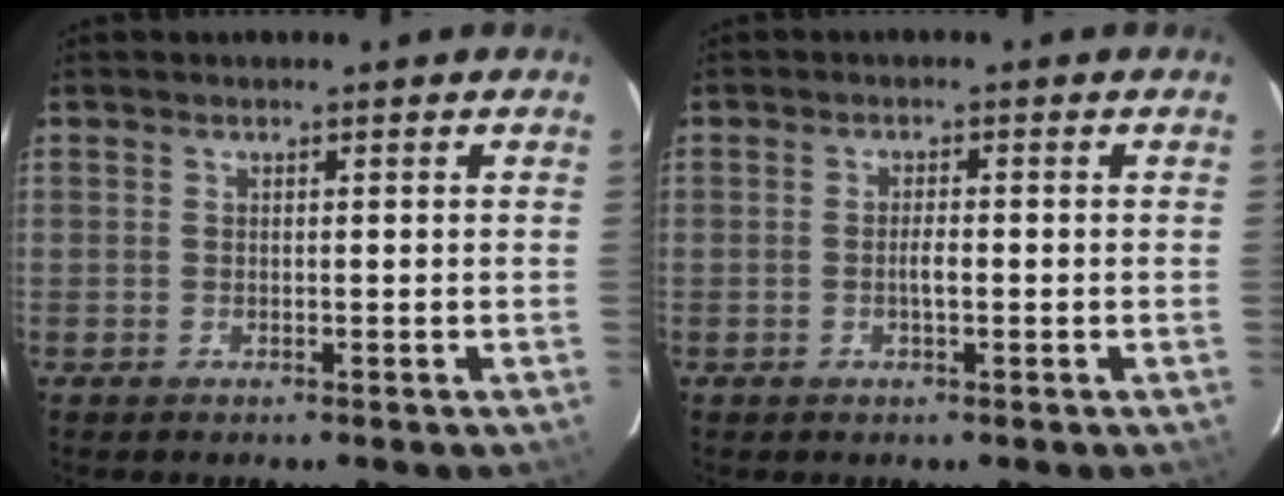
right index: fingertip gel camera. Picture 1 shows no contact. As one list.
[{"total": 2.1, "force": [-0.5, 0.5, 2.0], "torque": [-0.038, 0.002, -0.009]}]